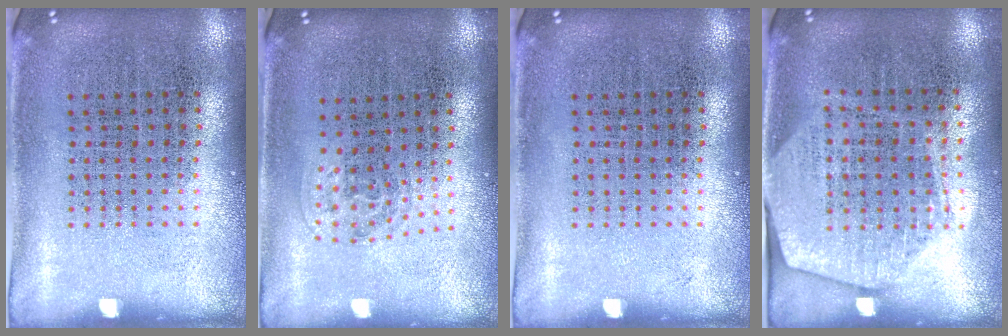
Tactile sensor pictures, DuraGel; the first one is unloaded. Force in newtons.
{"total": 1.1, "press": 0.7, "slide": 0.8}
{"total": 0.0}
{"total": 1.9, "press": 1.7, "slide": 0.9}